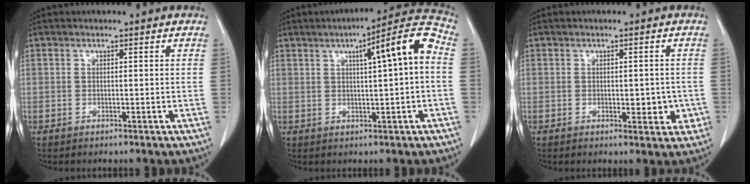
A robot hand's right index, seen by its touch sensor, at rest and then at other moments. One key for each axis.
{"total": 11.1, "fx": 2.0, "fy": 1.2, "fz": 10.8, "tx": -0.153, "ty": 0.030, "tz": 0.027}
{"total": 4.5, "fx": -0.9, "fy": 2.3, "fz": 3.8, "tx": -0.042, "ty": 0.004, "tz": -0.006}